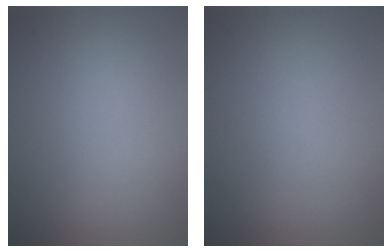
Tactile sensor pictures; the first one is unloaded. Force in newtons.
{"total": 0.0}